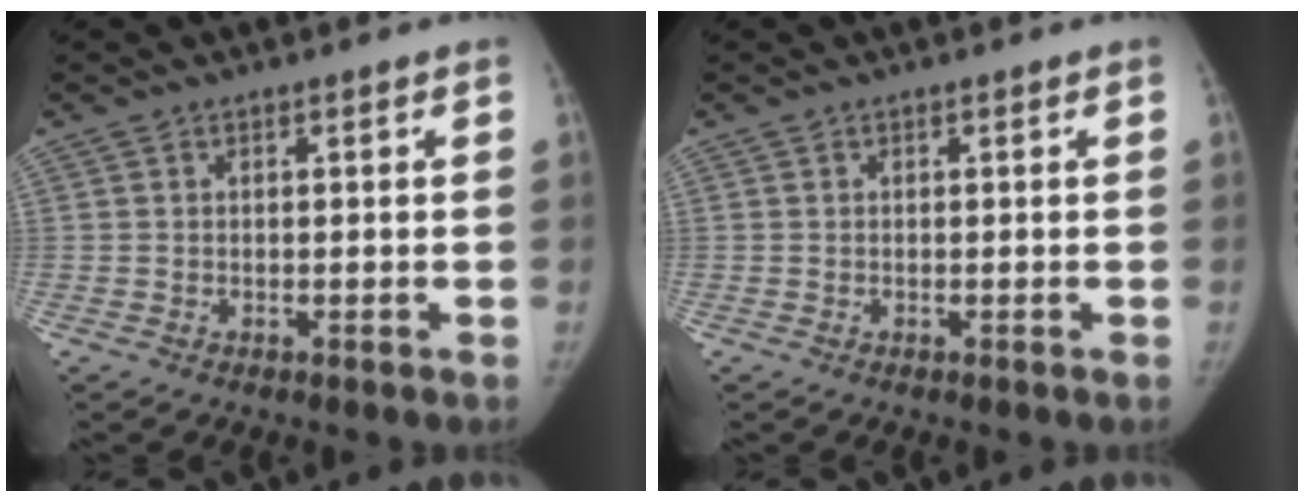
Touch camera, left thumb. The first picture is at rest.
{"total": 0.0}